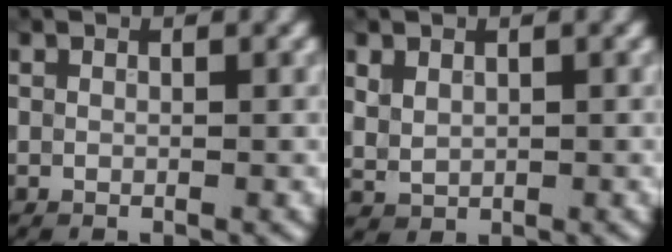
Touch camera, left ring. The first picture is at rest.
{"total": 1.7, "force": [0.8, 1.2, 0.9], "torque": [-0.023, -0.003, 0.019]}